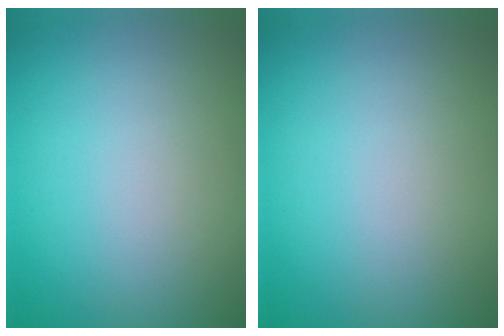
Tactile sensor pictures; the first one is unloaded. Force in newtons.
{"total": 0.0}